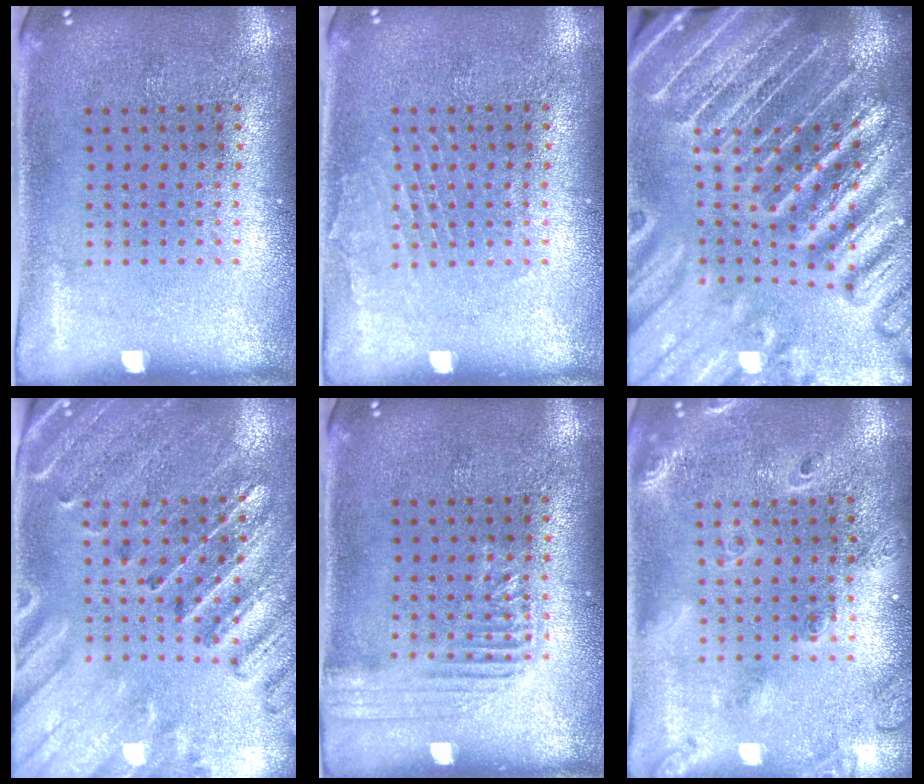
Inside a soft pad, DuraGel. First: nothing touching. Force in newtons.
{"total": 1.2, "press": 1.1, "slide": 0.1}
{"total": 5.5, "press": 4.8, "slide": 2.7}
{"total": 2.9, "press": 2.7, "slide": 0.9}
{"total": 1.7, "press": 1.6, "slide": 0.2}
{"total": 1.7, "press": 1.6, "slide": 0.8}